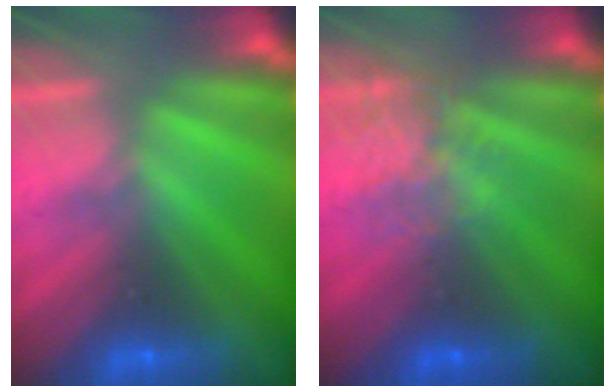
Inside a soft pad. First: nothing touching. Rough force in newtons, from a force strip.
{"total": 4.4}